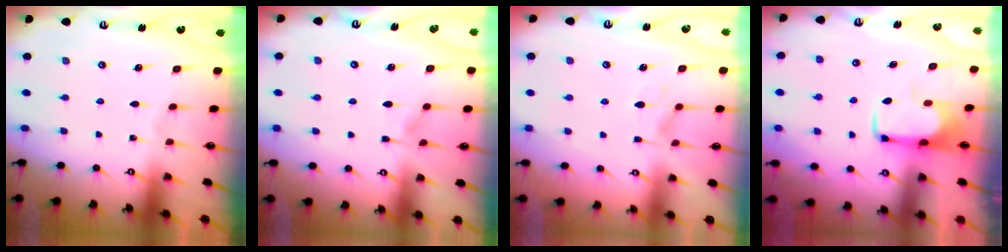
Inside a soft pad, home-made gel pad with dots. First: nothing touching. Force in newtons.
{"total": 5.5, "press": 5.5, "slide": 0.6}
{"total": 1.0, "press": 0.2, "slide": 0.9}
{"total": 2.0, "press": 2.0, "slide": 0.4}